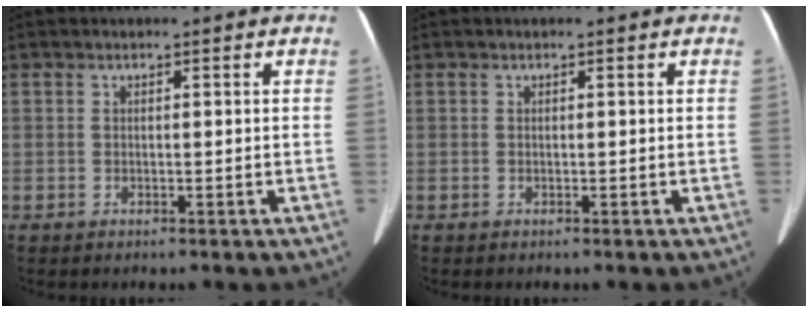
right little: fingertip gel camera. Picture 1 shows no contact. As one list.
[{"total": 0.0}]